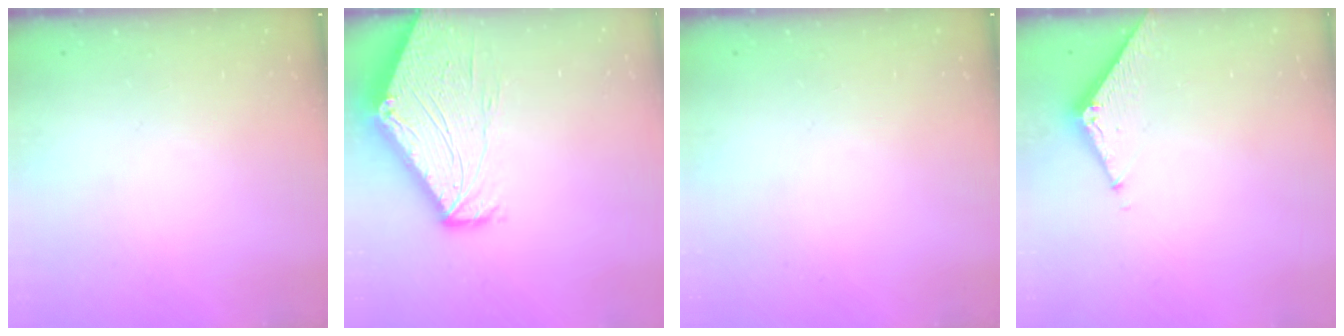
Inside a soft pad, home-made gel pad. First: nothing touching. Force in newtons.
{"total": 10.4, "press": 10.4, "slide": 1.2}
{"total": 0.0}
{"total": 6.0, "press": 5.9, "slide": 0.4}